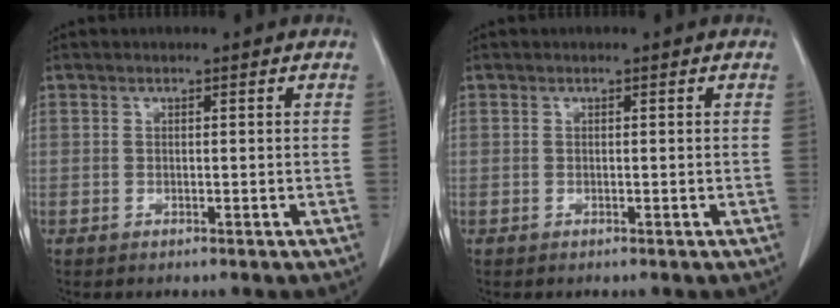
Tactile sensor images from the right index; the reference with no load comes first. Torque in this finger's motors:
{"motor_torque": [0.00, 0.00, 0.00, 0.00]}